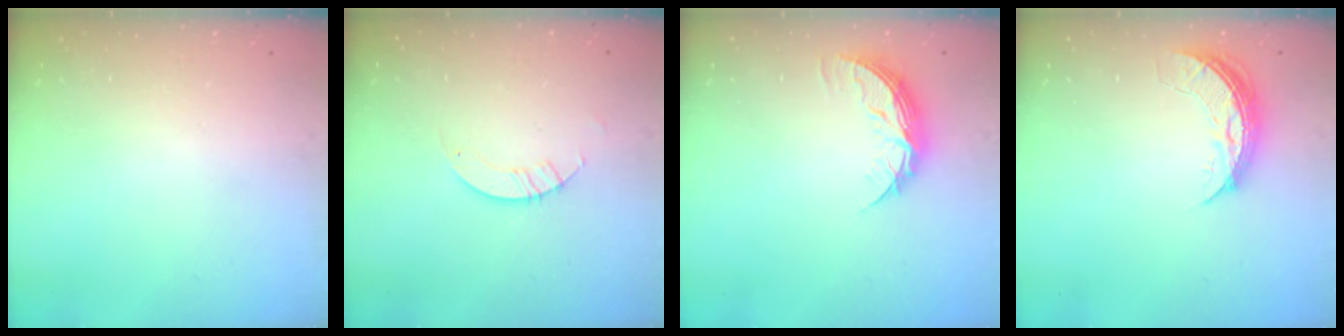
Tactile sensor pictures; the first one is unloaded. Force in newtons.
{"total": 2.8, "press": 2.8, "slide": 0.2}
{"total": 8.2, "press": 8.2, "slide": 0.5}
{"total": 7.4, "press": 7.4, "slide": 0.6}